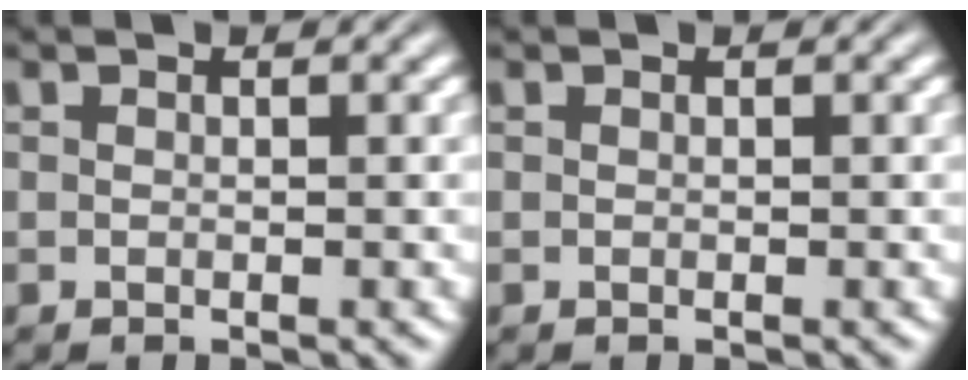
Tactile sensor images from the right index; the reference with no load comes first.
{"total": 0.0}